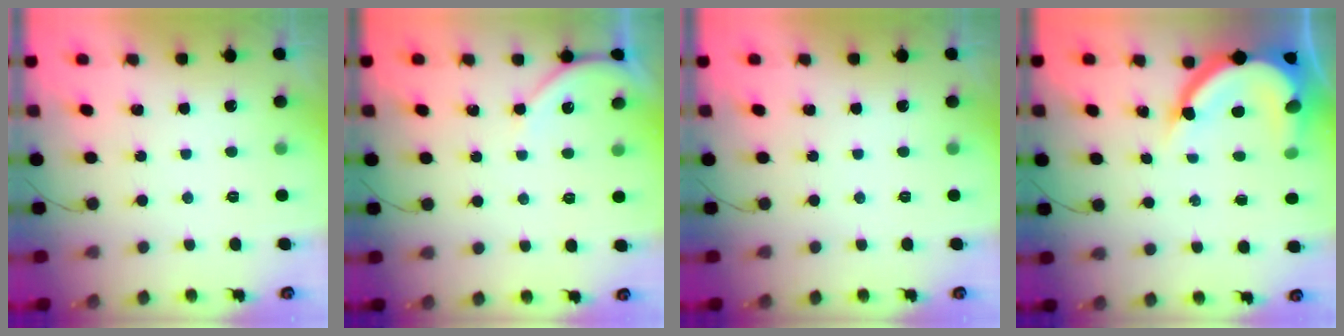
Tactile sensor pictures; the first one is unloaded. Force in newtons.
{"total": 5.5, "press": 5.5, "slide": 0.8}
{"total": 0.0}
{"total": 13.1, "press": 13.0, "slide": 1.3}